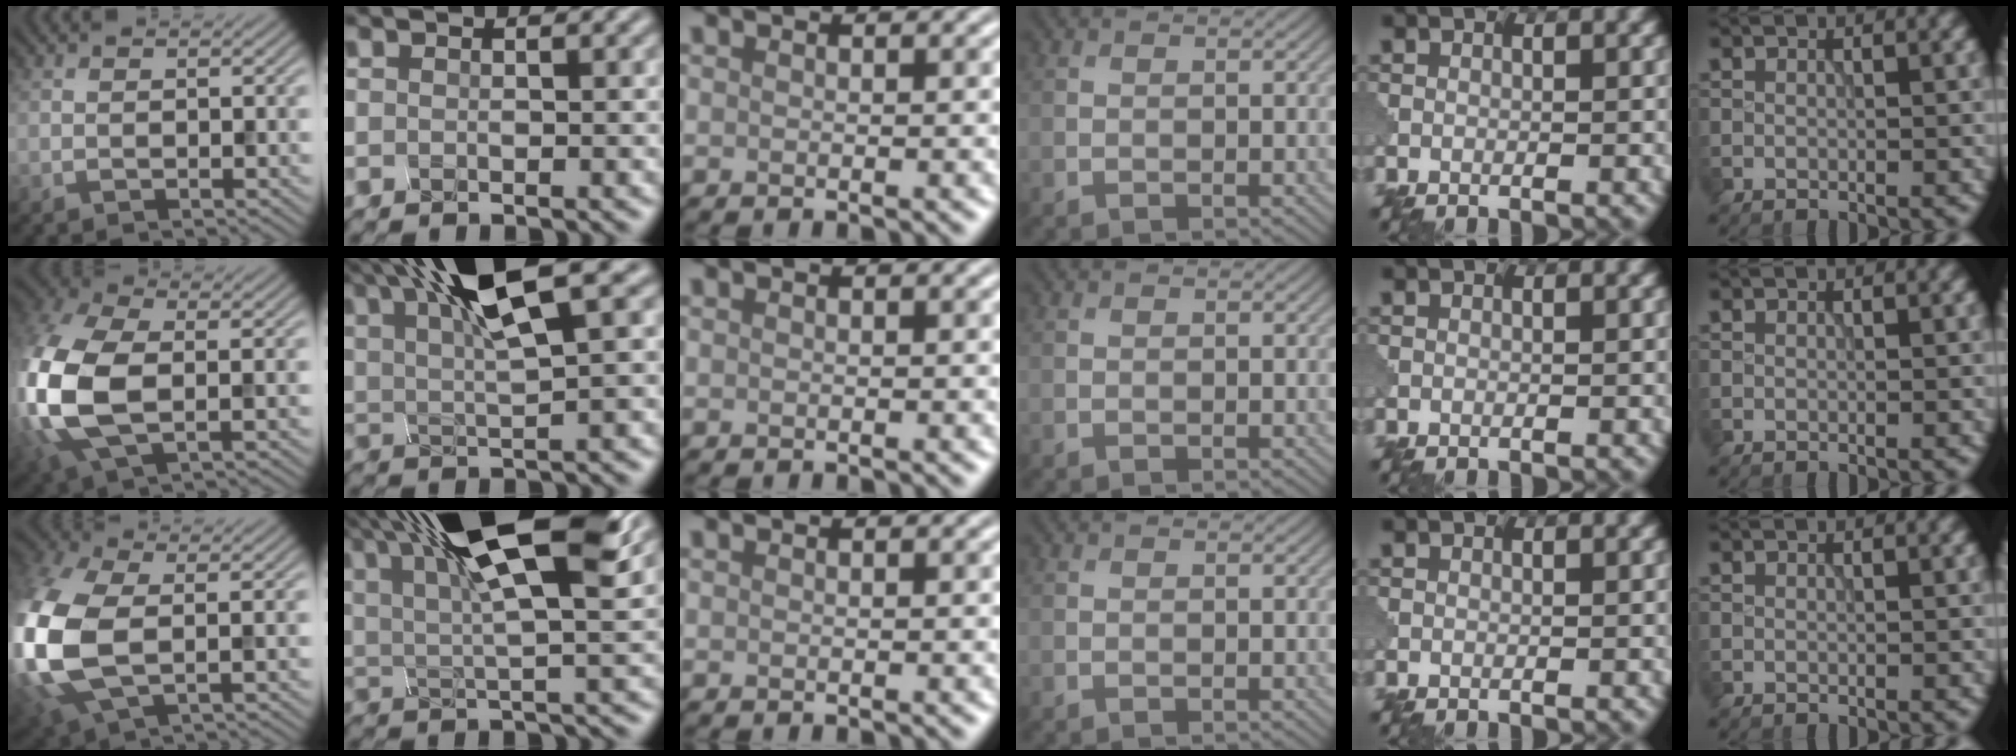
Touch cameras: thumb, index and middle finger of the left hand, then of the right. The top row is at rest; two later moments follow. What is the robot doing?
{"motion": "squeeze", "object": "clothespin"}